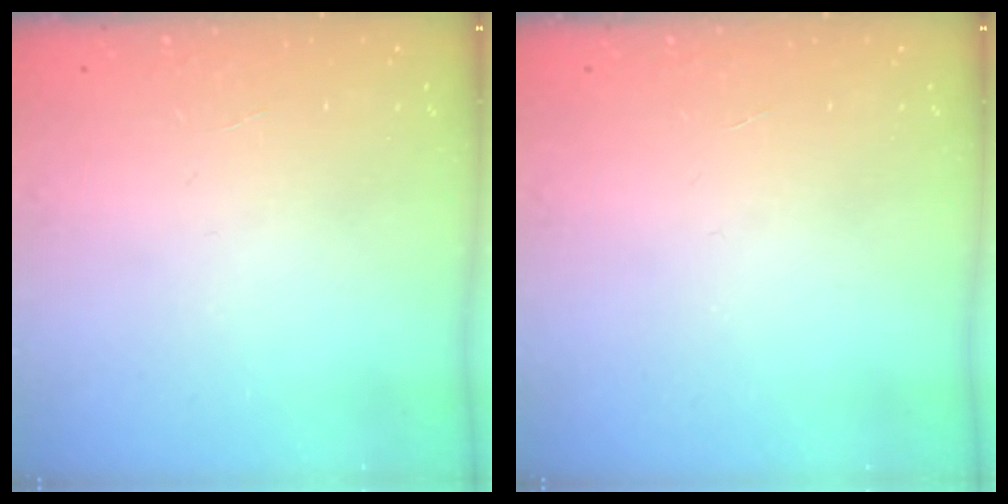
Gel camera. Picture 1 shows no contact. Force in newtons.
{"total": 0.0}